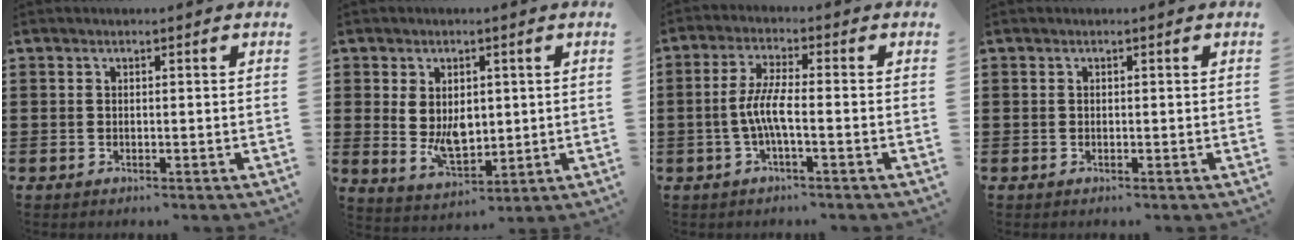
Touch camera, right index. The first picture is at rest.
{"total": 6.3, "force": [0.8, 4.2, 4.6], "torque": [-0.084, 0.003, 0.013]}
{"total": 5.3, "force": [-1.4, 0.9, 5.0], "torque": [-0.118, -0.007, -0.037]}
{"total": 0.0}